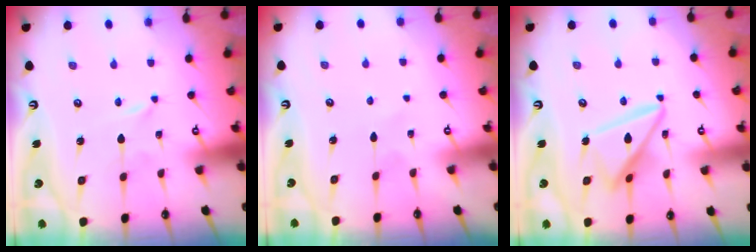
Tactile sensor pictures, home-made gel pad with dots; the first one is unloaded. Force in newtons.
{"total": 3.2, "press": 3.2, "slide": 0.4}
{"total": 14.3, "press": 14.2, "slide": 1.5}